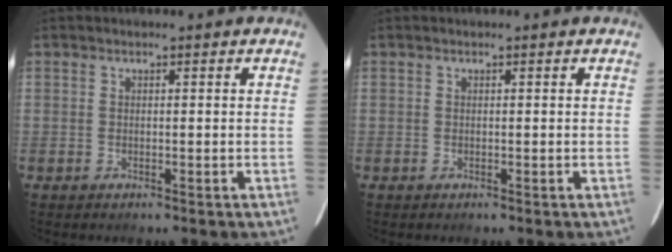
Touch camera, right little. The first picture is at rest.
{"total": 0.0}